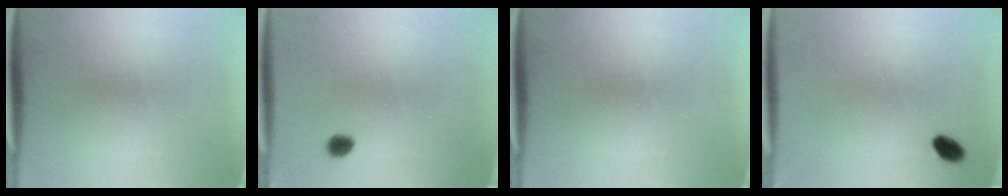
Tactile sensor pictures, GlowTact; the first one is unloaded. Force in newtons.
{"total": 1.9}
{"total": 0.0}
{"total": 2.8}